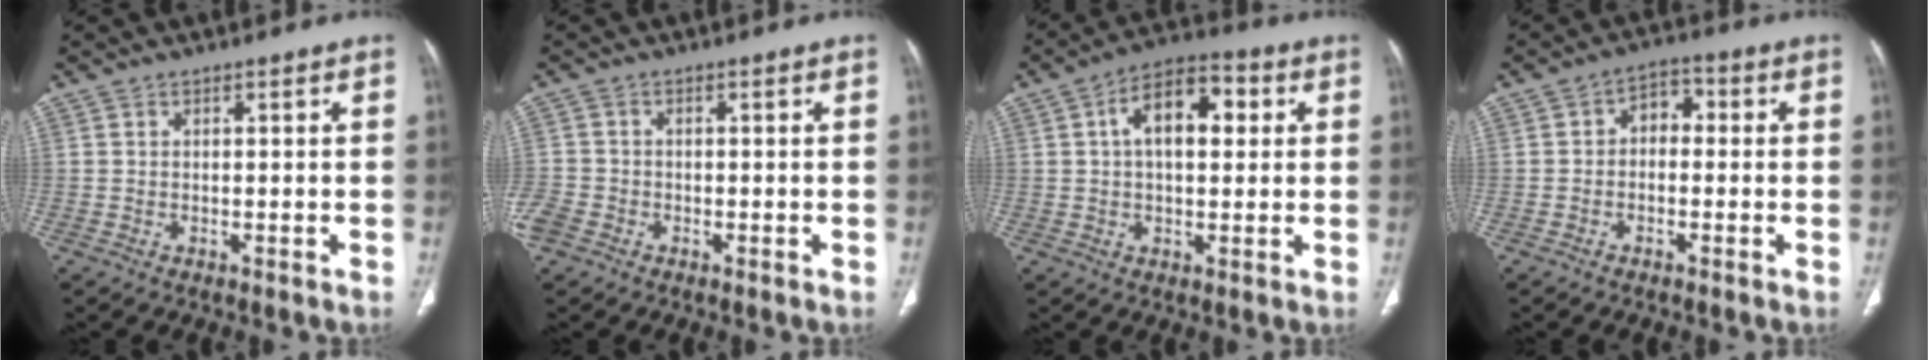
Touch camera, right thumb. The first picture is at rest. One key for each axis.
{"total": 4.5, "fx": -2.4, "fy": 3.2, "fz": 2.0, "tx": -0.055, "ty": 0.008, "tz": -0.047}
{"total": 11.3, "fx": 2.5, "fy": 6.2, "fz": 9.1, "tx": -0.131, "ty": 0.022, "tz": 0.031}
{"total": 4.5, "fx": -0.4, "fy": 3.2, "fz": 3.1, "tx": -0.030, "ty": 0.022, "tz": -0.020}